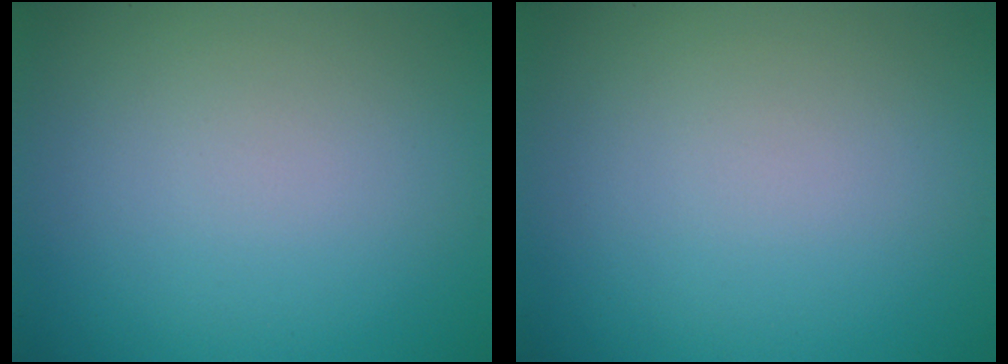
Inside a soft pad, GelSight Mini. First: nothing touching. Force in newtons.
{"total": 0.0}